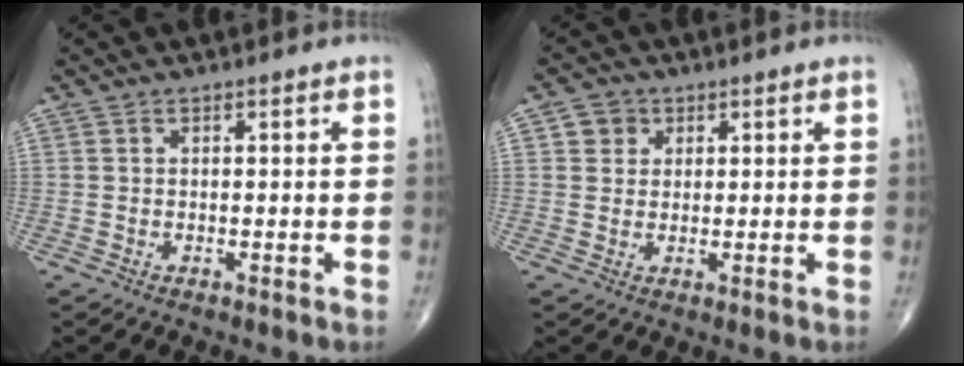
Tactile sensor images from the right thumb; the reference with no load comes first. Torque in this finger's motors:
{"motor_torque": [-0.61, 0.50, 0.20, 0.11, -0.01]}